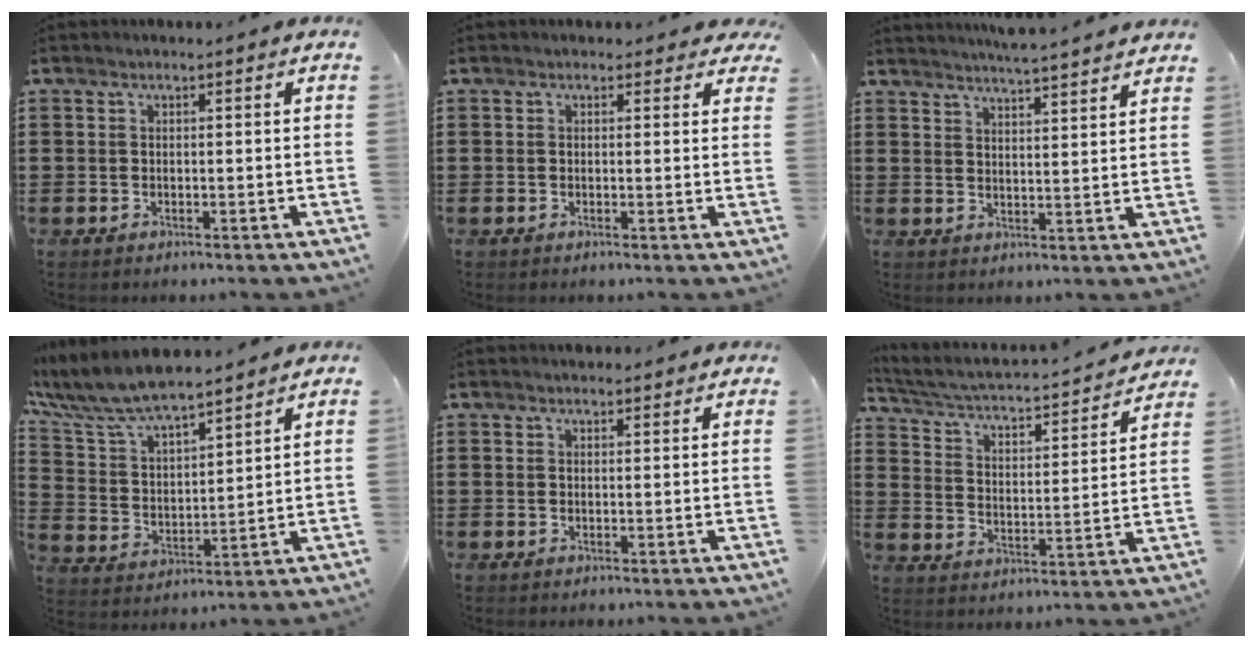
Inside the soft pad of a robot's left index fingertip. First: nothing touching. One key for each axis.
{"total": 1.3, "fx": 0.8, "fy": 0.9, "fz": 0.4, "tx": -0.004, "ty": 0.005, "tz": 0.012}
{"total": 4.2, "fx": 4.1, "fy": -0.8, "fz": 0.5, "tx": -0.024, "ty": -0.022, "tz": 0.074}
{"total": 8.0, "fx": 7.3, "fy": 1.6, "fz": 2.9, "tx": -0.091, "ty": -0.038, "tz": 0.129}
{"total": 1.5, "fx": 1.5, "fy": 0.4, "fz": 0.1, "tx": -0.005, "ty": 0.003, "tz": 0.029}
{"total": 2.6, "fx": 2.2, "fy": 0.7, "fz": 1.2, "tx": -0.042, "ty": -0.028, "tz": 0.024}